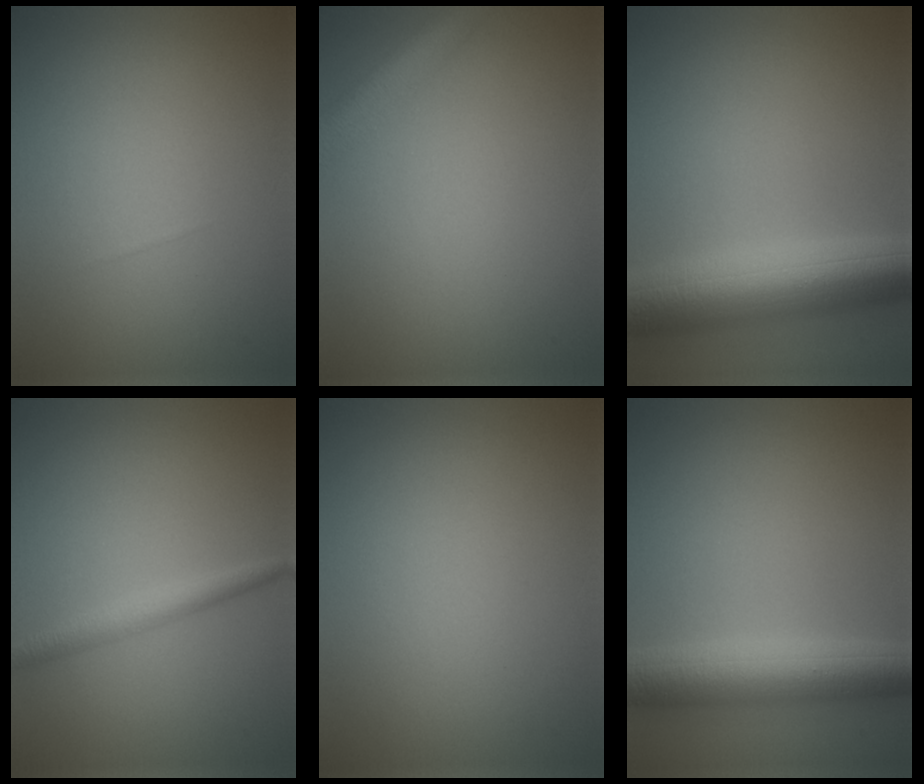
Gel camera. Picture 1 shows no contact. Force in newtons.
{"total": 3.5, "press": 3.5, "slide": 0.1}
{"total": 9.8, "press": 9.8, "slide": 0.1}
{"total": 2.1, "press": 2.1, "slide": 0.1}
{"total": 0.0}
{"total": 7.1, "press": 7.1, "slide": 0.1}